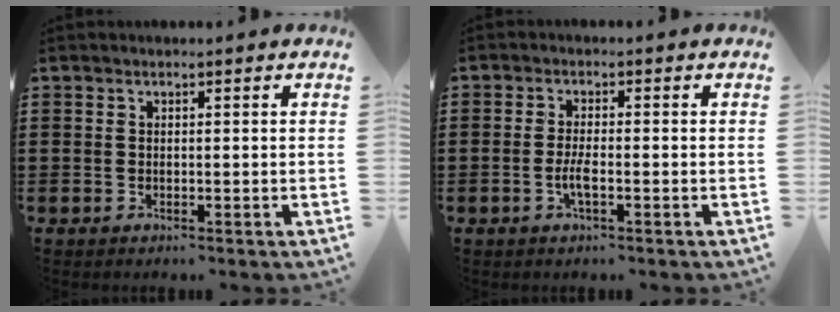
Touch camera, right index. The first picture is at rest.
{"total": 2.8, "force": [-1.0, 0.6, 2.5], "torque": [-0.059, -0.004, -0.023]}